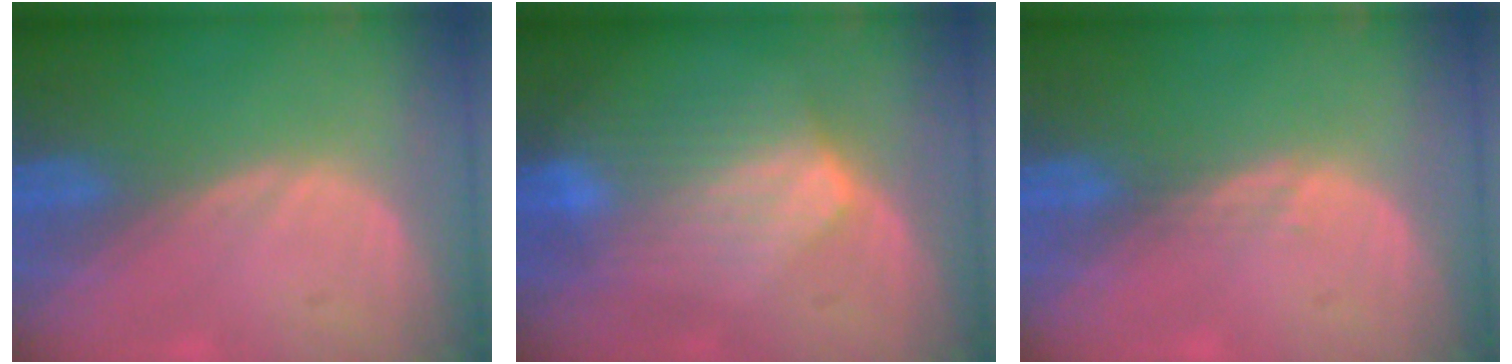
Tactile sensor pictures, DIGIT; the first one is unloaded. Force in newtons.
{"total": 7.4, "press": 6.6, "slide": 3.2}
{"total": 1.1, "press": 0.9, "slide": 0.7}